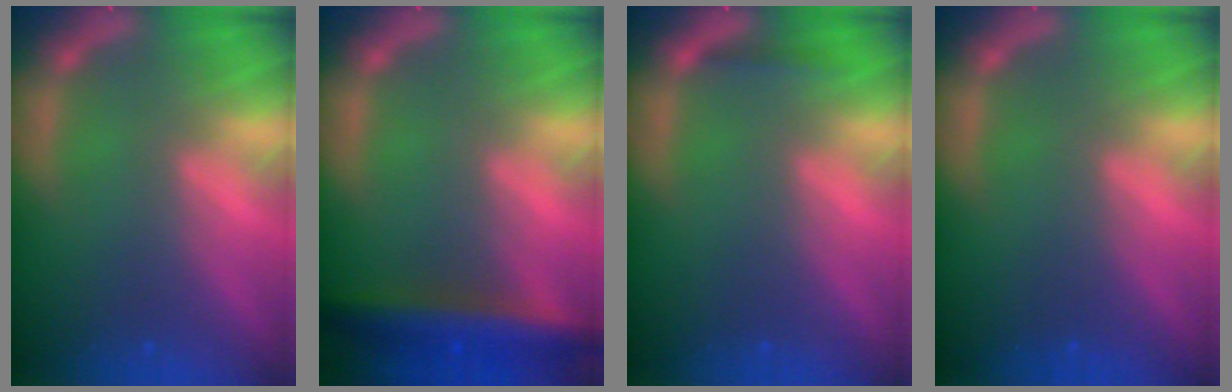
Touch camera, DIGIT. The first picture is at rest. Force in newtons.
{"total": 6.0}
{"total": 0.9}
{"total": 0.0}